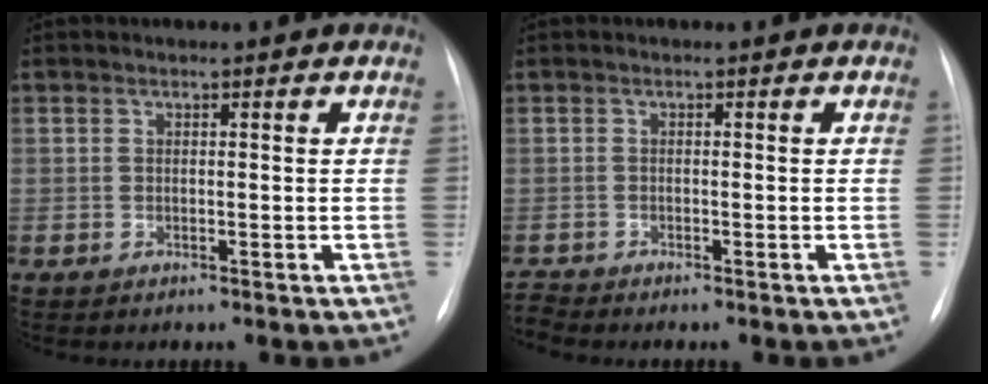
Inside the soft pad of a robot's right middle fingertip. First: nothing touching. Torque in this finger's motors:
{"motor_torque": [-0.14, -0.03, -0.04, -0.01]}